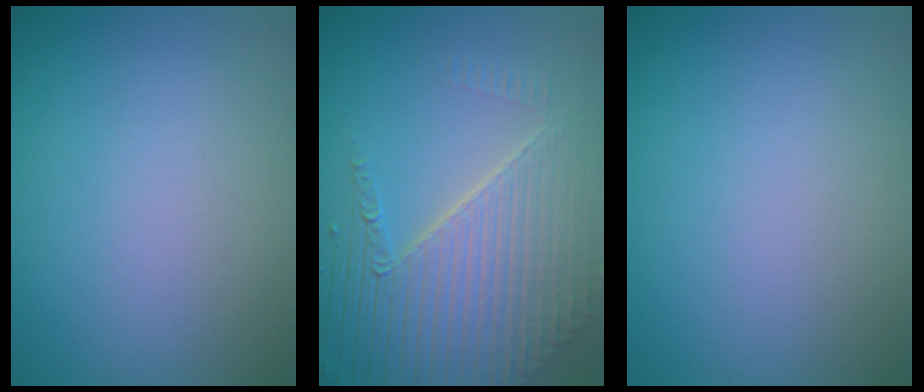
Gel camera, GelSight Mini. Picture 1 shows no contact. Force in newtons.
{"total": 8.6, "press": 5.7, "slide": 6.5}
{"total": 0.0}